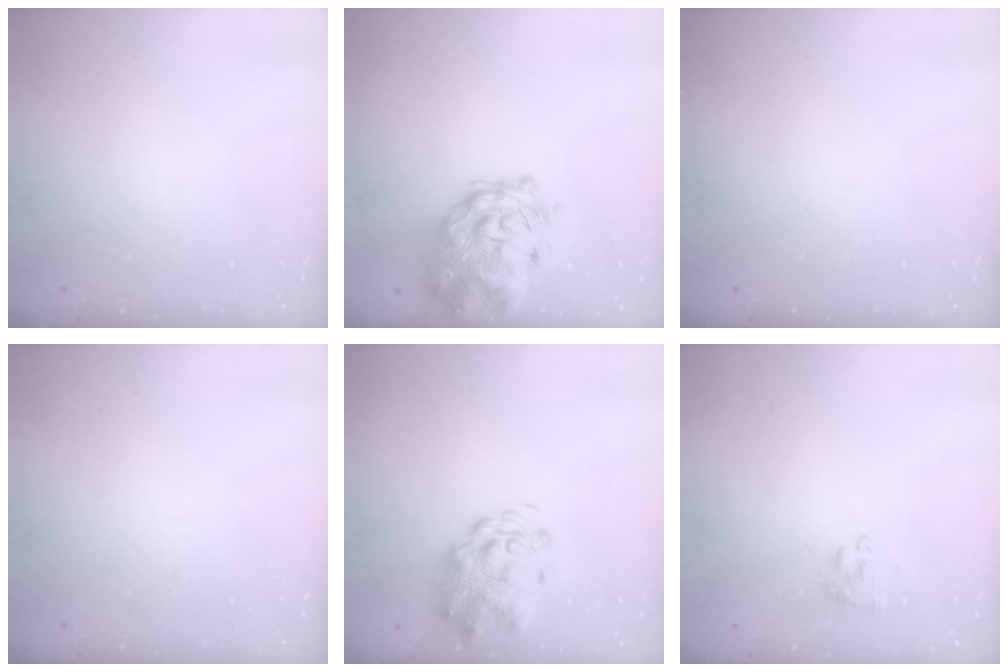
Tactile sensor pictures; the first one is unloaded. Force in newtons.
{"total": 9.7, "press": 9.0, "slide": 3.6}
{"total": 0.0}
{"total": 0.0}
{"total": 3.4, "press": 3.2, "slide": 0.9}
{"total": 1.4, "press": 1.3, "slide": 0.6}